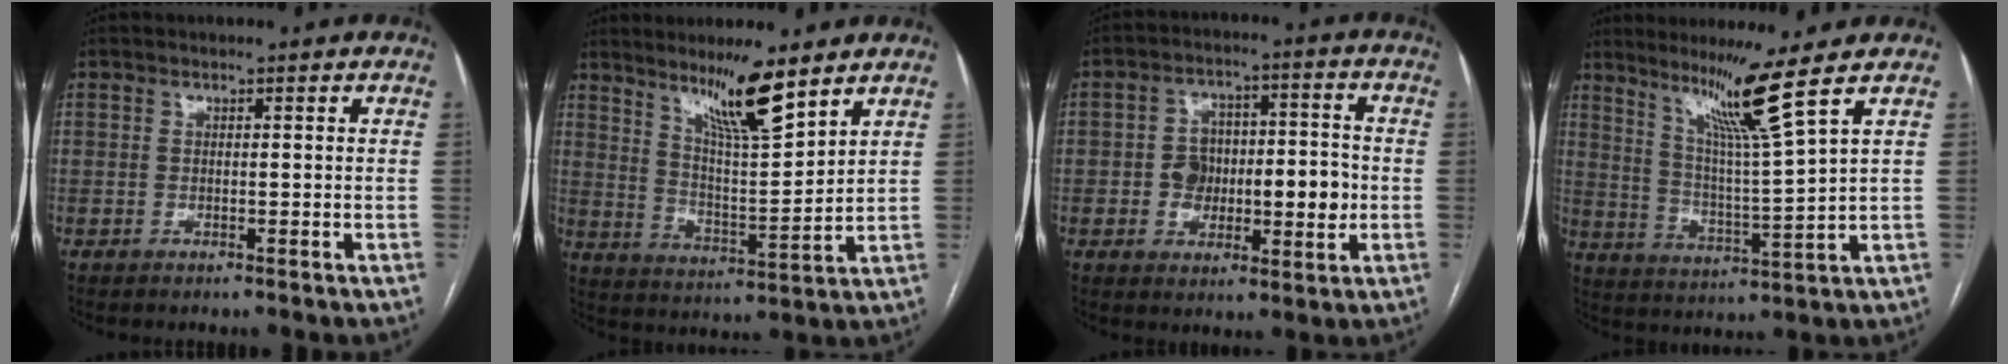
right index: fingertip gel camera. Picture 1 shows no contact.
{"total": 10.4, "force": [7.5, 0.5, 7.1], "torque": [-0.126, -0.013, 0.138]}
{"total": 10.6, "force": [-1.5, 5.6, 8.9], "torque": [-0.126, 0.030, -0.015]}
{"total": 10.1, "force": [6.8, -3.0, 6.9], "torque": [-0.119, -0.024, 0.121]}